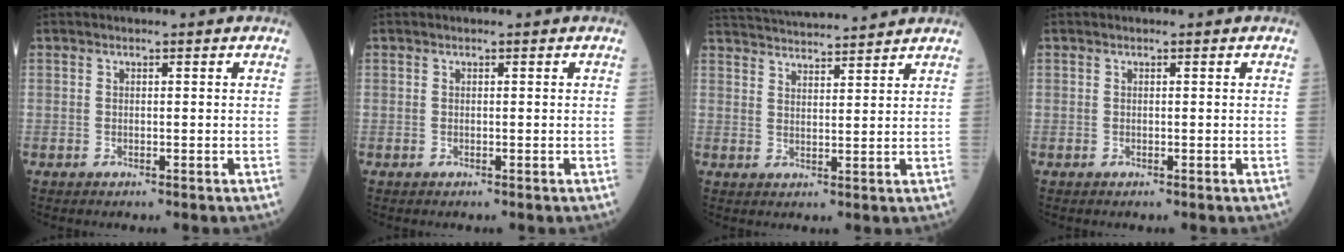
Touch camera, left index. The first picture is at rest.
{"total": 0.0}
{"total": 14.0, "force": [13.3, 0.9, 4.1], "torque": [-0.085, 0.034, 0.206]}
{"total": 0.0}